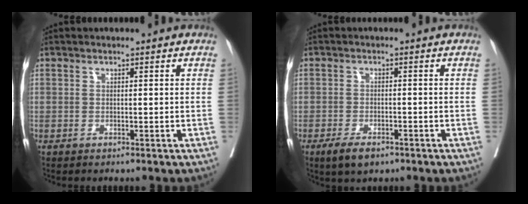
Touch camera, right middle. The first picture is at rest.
{"total": 4.4, "force": [-3.0, 1.7, 2.8], "torque": [-0.050, -0.005, -0.047]}